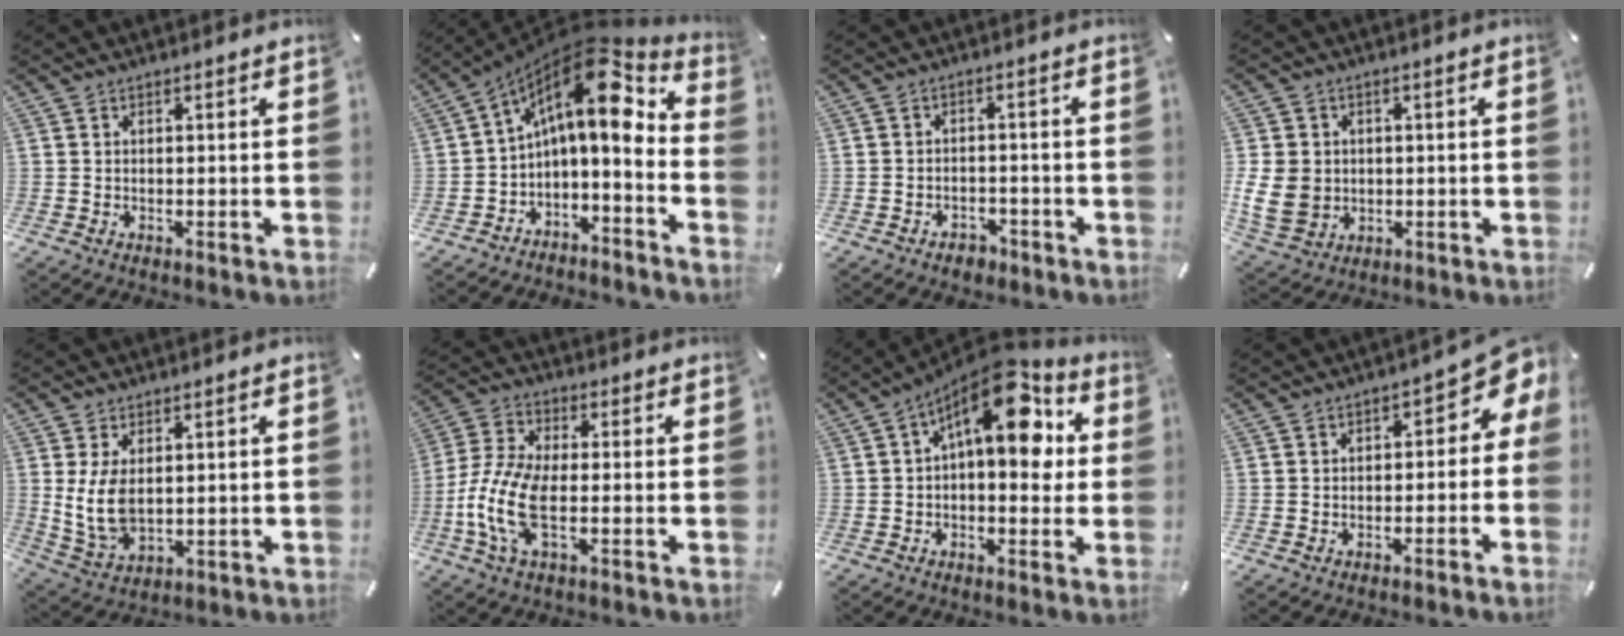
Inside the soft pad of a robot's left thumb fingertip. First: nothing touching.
{"total": 14.8, "force": [5.5, 6.5, 12.1], "torque": [-0.188, -0.051, 0.085]}
{"total": 3.1, "force": [-2.1, 2.1, 0.8], "torque": [-0.013, 0.010, -0.040]}
{"total": 8.9, "force": [0.2, 7.9, 4.2], "torque": [-0.107, 0.004, 0.003]}
{"total": 7.9, "force": [1.7, 4.6, 6.1], "torque": [-0.139, -0.010, 0.029]}
{"total": 11.5, "force": [-3.1, 4.8, 10.0], "torque": [-0.234, -0.018, -0.061]}
{"total": 14.8, "force": [6.3, 6.8, 11.6], "torque": [-0.172, -0.038, 0.106]}
{"total": 6.1, "force": [1.1, 3.8, 4.6], "torque": [-0.051, -0.018, 0.010]}